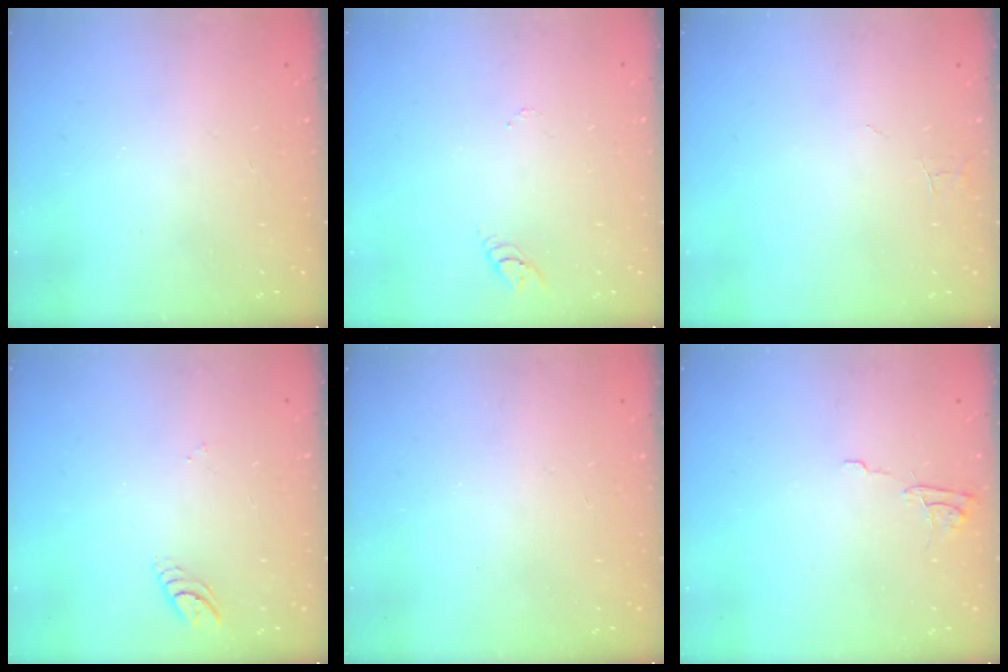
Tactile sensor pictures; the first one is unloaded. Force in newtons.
{"total": 2.7, "press": 2.7, "slide": 0.2}
{"total": 3.0, "press": 3.0, "slide": 0.2}
{"total": 4.0, "press": 4.0, "slide": 0.2}
{"total": 0.0}
{"total": 5.4, "press": 5.4, "slide": 0.5}